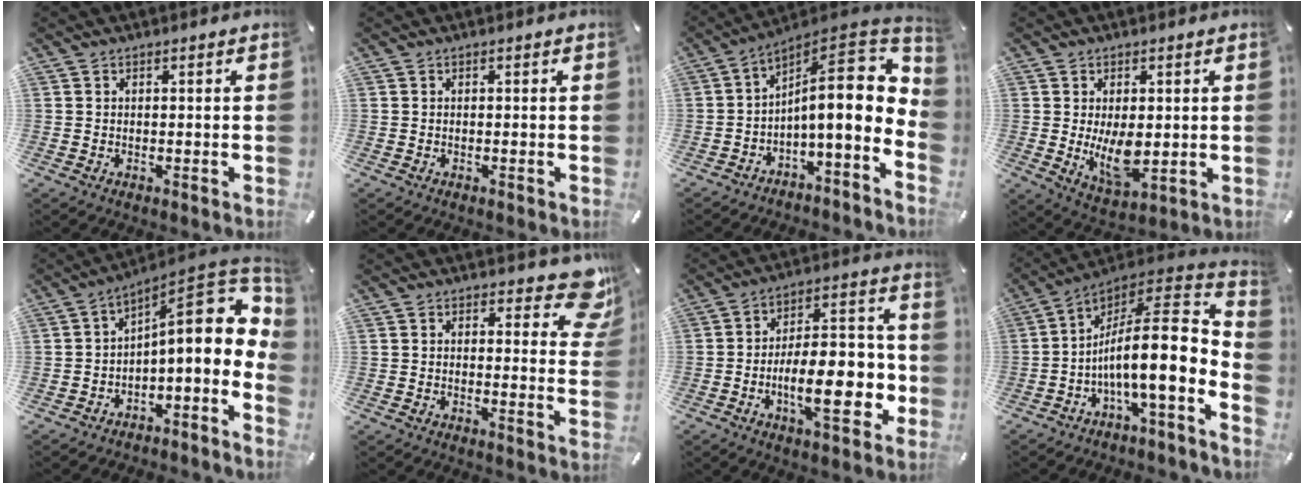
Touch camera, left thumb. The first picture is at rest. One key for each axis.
{"total": 0.0}
{"total": 14.0, "fx": 1.3, "fy": 5.4, "fz": 12.9, "tx": -0.177, "ty": -0.038, "tz": 0.018}
{"total": 8.9, "fx": 0.0, "fy": 4.9, "fz": 7.4, "tx": -0.129, "ty": -0.019, "tz": -0.002}
{"total": 14.6, "fx": 4.1, "fy": 6.2, "fz": 12.5, "tx": -0.159, "ty": -0.052, "tz": 0.065}
{"total": 8.6, "fx": 5.7, "fy": 3.9, "fz": 5.1, "tx": -0.047, "ty": -0.042, "tz": 0.096}
{"total": 17.3, "fx": -5.3, "fy": 7.4, "fz": 14.7, "tx": -0.234, "ty": 0.008, "tz": -0.086}
{"total": 16.0, "fx": -3.3, "fy": 4.9, "fz": 14.9, "tx": -0.245, "ty": -0.039, "tz": -0.064}